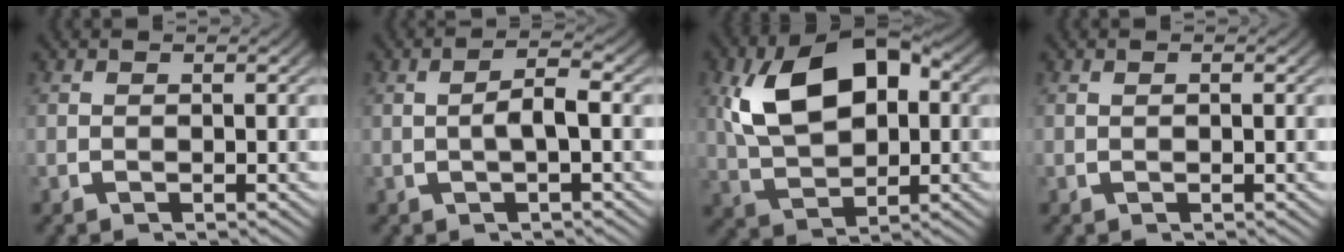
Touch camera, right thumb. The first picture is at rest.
{"total": 2.5, "force": [-0.1, 0.7, 2.4], "torque": [-0.047, 0.000, 0.001]}
{"total": 12.0, "force": [1.7, 7.6, 9.1], "torque": [-0.191, -0.025, 0.050]}
{"total": 0.0}